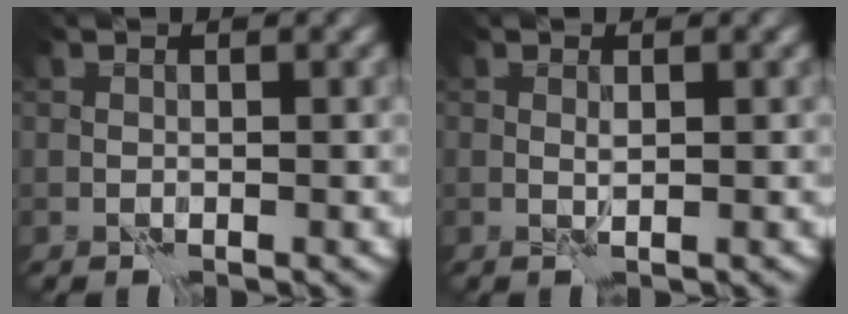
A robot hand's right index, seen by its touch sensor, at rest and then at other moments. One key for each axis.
{"total": 0.7, "fx": 0.4, "fy": -0.1, "fz": 0.5, "tx": -0.013, "ty": -0.001, "tz": 0.009}